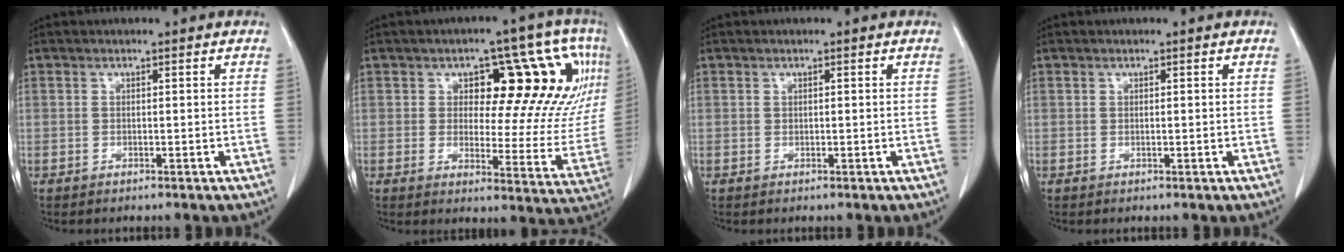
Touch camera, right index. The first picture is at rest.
{"total": 18.6, "force": [6.2, 8.2, 15.4], "torque": [-0.181, 0.021, 0.083]}
{"total": 0.0}
{"total": 0.0}